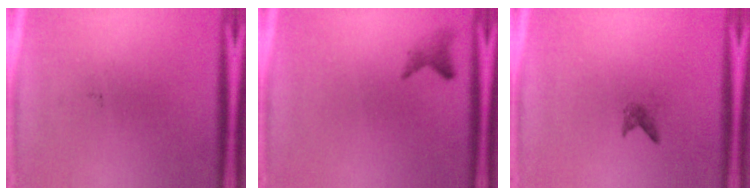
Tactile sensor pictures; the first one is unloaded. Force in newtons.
{"total": 1.4}
{"total": 0.9}